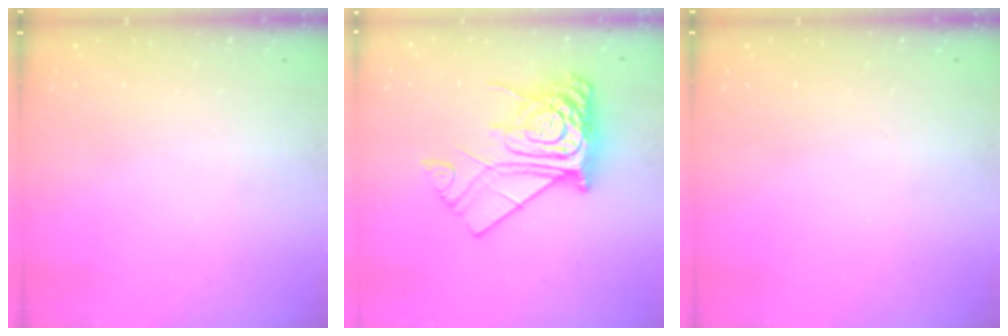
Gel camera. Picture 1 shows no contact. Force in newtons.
{"total": 15.6, "press": 15.5, "slide": 1.9}
{"total": 0.0}